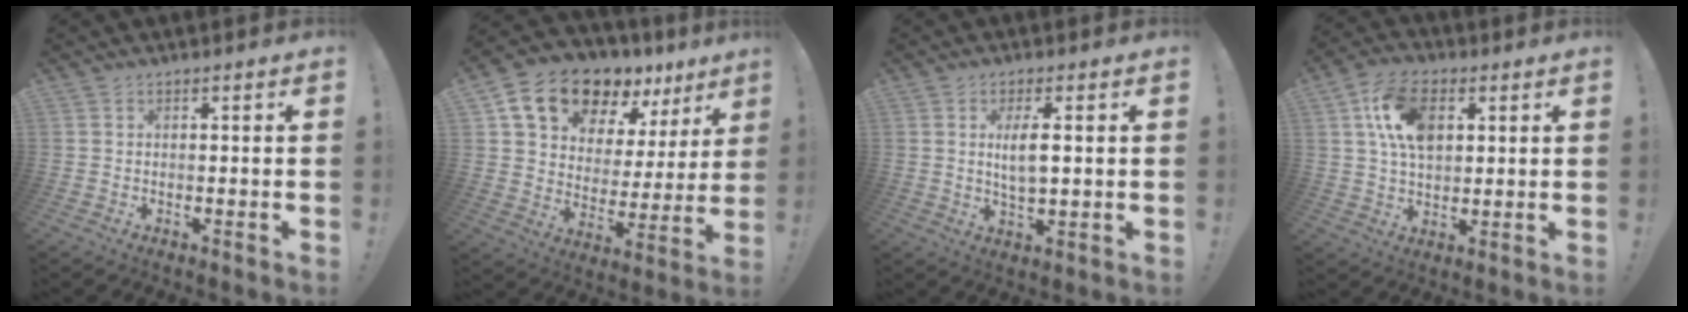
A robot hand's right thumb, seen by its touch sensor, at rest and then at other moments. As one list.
[{"total": 16.0, "force": [11.9, 8.3, 6.7], "torque": [-0.114, -0.083, 0.219]}, {"total": 6.1, "force": [1.1, 2.1, 5.7], "torque": [-0.091, -0.010, 0.012]}, {"total": 13.6, "force": [4.3, 8.6, 9.6], "torque": [-0.163, 0.008, 0.083]}]